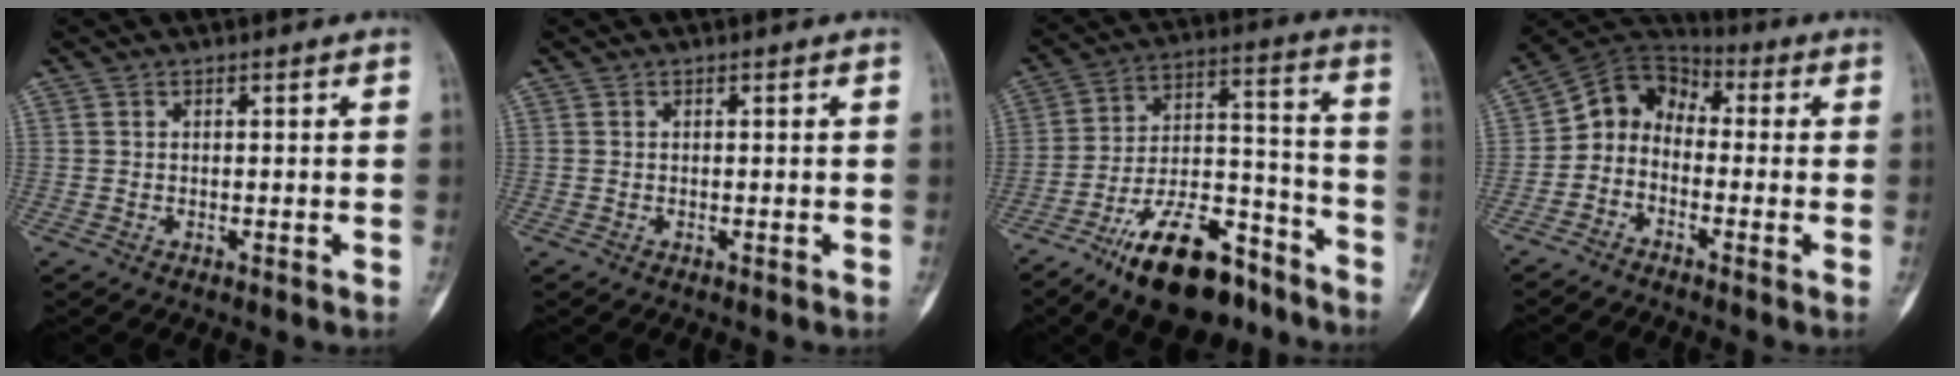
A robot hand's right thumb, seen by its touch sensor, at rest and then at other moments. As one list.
[{"total": 0.0}, {"total": 20.4, "force": [-13.8, 8.5, 12.4], "torque": [-0.201, 0.095, -0.229]}, {"total": 8.0, "force": [-1.9, 6.4, 4.4], "torque": [-0.061, 0.053, -0.057]}]